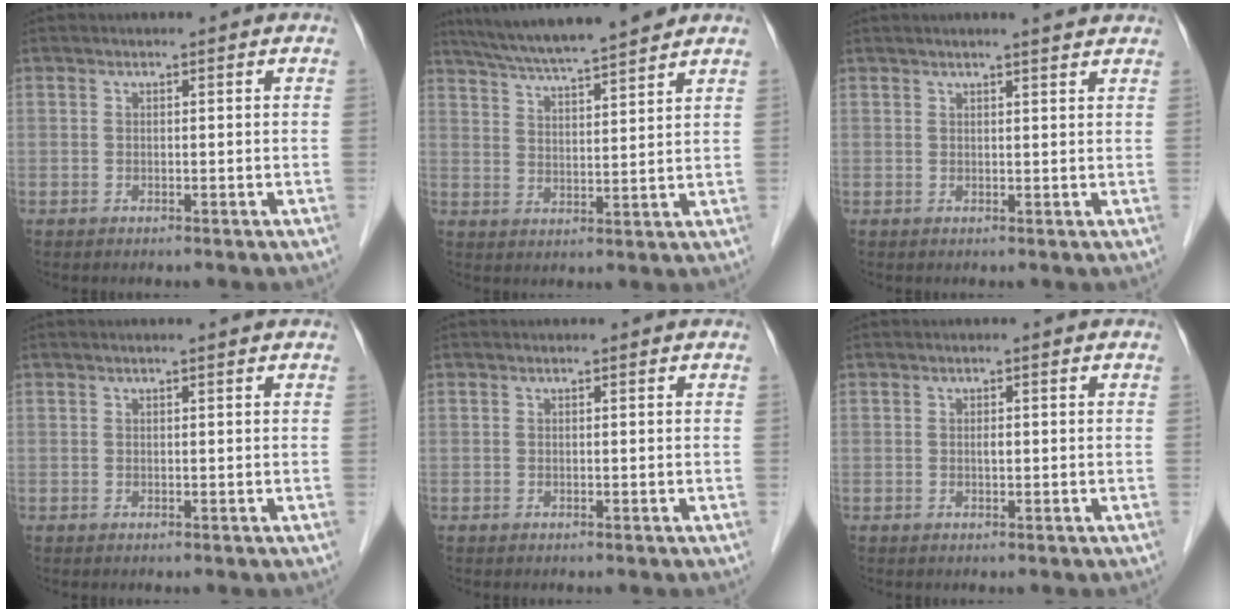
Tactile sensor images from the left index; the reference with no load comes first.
{"total": 13.2, "force": [11.5, 0.2, 6.4], "torque": [-0.113, 0.017, 0.180]}
{"total": 3.9, "force": [3.4, 0.0, 1.9], "torque": [-0.027, 0.007, 0.036]}
{"total": 0.7, "force": [0.5, -0.2, 0.5], "torque": [-0.009, 0.004, 0.010]}
{"total": 0.0}
{"total": 0.6, "force": [-0.3, 0.1, 0.6], "torque": [-0.008, -0.004, -0.005]}